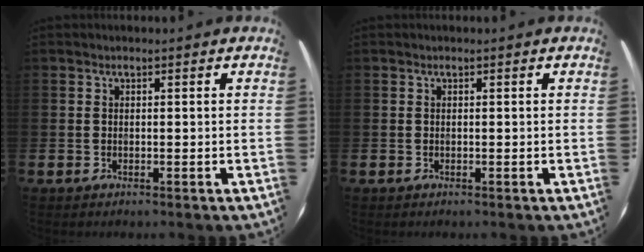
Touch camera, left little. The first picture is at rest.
{"total": 0.0}